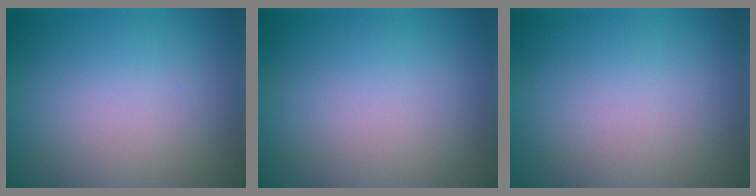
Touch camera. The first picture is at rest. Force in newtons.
{"total": 0.0}
{"total": 0.0}